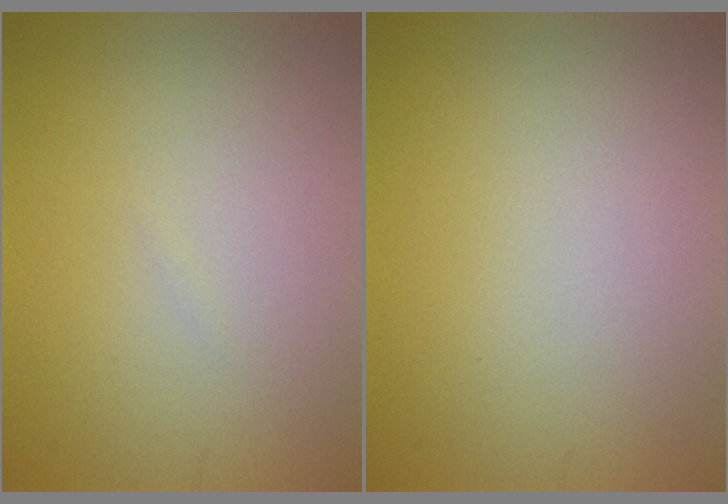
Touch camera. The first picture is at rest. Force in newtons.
{"total": 0.0}